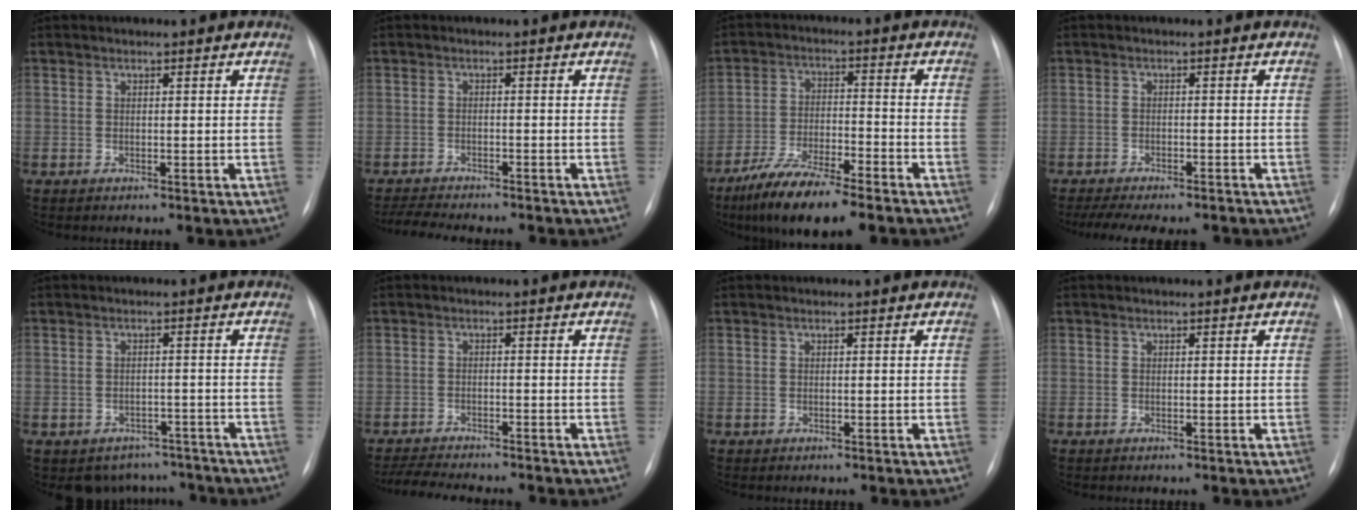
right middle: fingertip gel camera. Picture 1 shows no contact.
{"total": 8.4, "force": [-7.6, 0.9, 3.5], "torque": [-0.053, -0.011, -0.113]}
{"total": 11.8, "force": [-8.7, 1.9, 7.7], "torque": [-0.141, -0.024, -0.154]}
{"total": 10.9, "force": [-9.2, 3.2, 4.8], "torque": [-0.076, -0.001, -0.124]}
{"total": 5.9, "force": [-4.9, 3.3, 0.2], "torque": [0.015, 0.022, -0.060]}
{"total": 9.3, "force": [-8.5, 1.0, 3.9], "torque": [-0.059, -0.012, -0.127]}
{"total": 0.0}
{"total": 0.0}